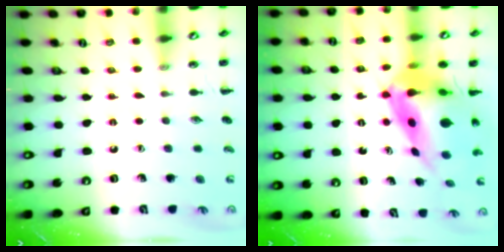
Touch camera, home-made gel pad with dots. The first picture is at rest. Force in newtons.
{"total": 11.2, "press": 10.7, "slide": 3.1}